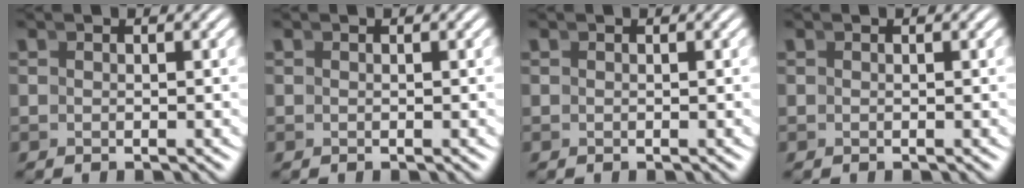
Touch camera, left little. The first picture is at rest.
{"total": 0.0}
{"total": 0.0}
{"total": 0.0}